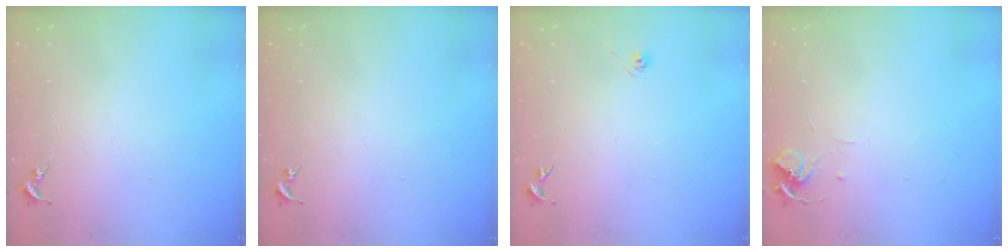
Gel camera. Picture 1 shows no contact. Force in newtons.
{"total": 0.0}
{"total": 3.2, "press": 2.7, "slide": 1.8}
{"total": 7.6, "press": 7.5, "slide": 0.5}